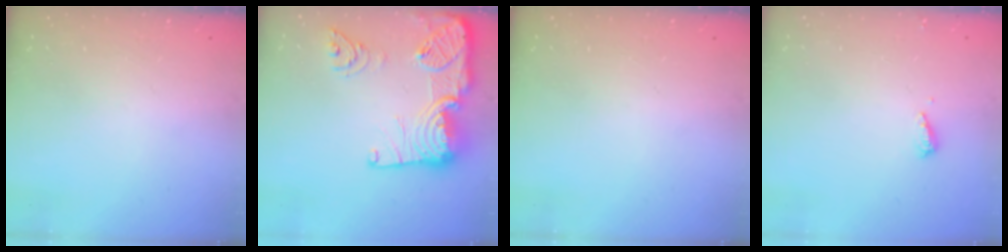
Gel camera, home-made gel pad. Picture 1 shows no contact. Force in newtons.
{"total": 23.6, "press": 23.5, "slide": 2.3}
{"total": 0.0}
{"total": 4.4, "press": 4.4, "slide": 0.4}